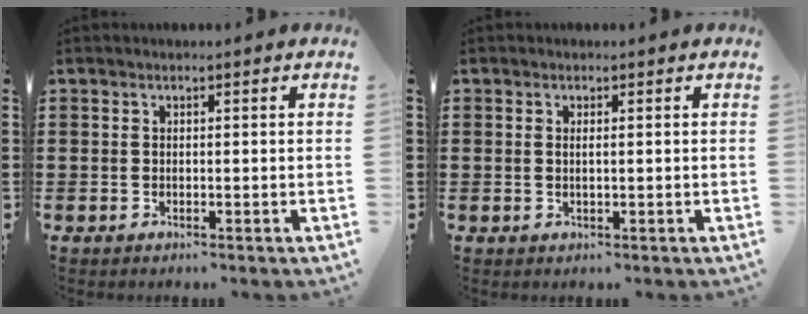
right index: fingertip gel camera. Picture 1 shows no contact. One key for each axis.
{"total": 0.9, "fx": 0.0, "fy": 0.0, "fz": 0.9, "tx": -0.017, "ty": -0.003, "tz": 0.001}